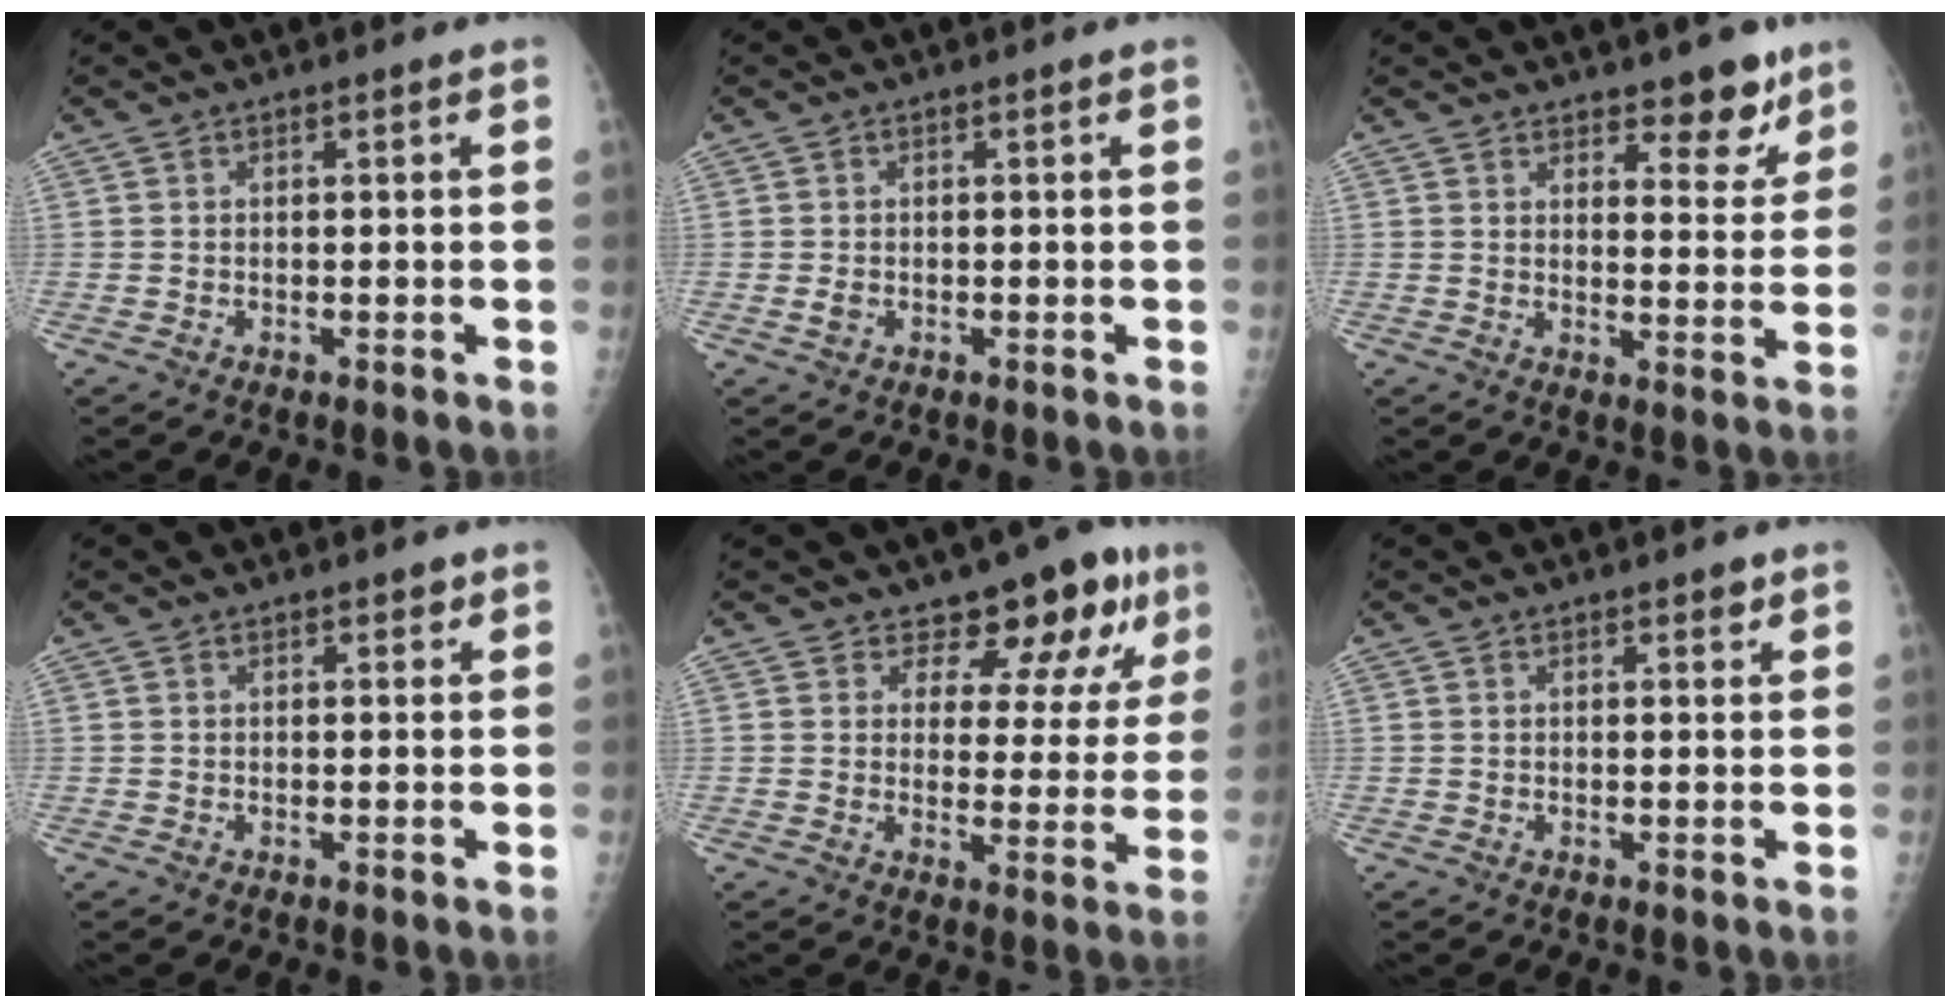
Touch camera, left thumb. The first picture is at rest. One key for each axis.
{"total": 1.1, "fx": -0.2, "fy": 0.9, "fz": 0.7, "tx": -0.014, "ty": -0.001, "tz": -0.001}
{"total": 7.1, "fx": 5.4, "fy": 3.2, "fz": 3.4, "tx": -0.007, "ty": -0.036, "tz": 0.074}
{"total": 1.3, "fx": 1.0, "fy": 0.7, "fz": 0.5, "tx": 0.005, "ty": -0.005, "tz": 0.010}
{"total": 11.2, "fx": 8.1, "fy": 5.7, "fz": 5.2, "tx": -0.023, "ty": -0.048, "tz": 0.097}
{"total": 1.6, "fx": 1.2, "fy": 0.7, "fz": 0.8, "tx": -0.001, "ty": -0.007, "tz": 0.015}